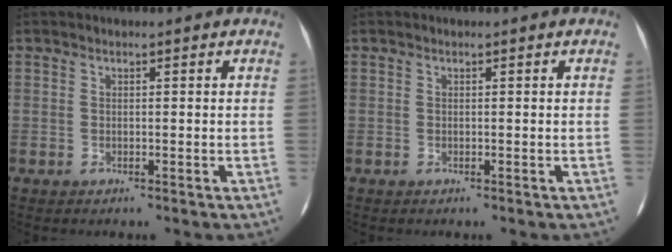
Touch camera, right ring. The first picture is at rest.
{"total": 0.0}